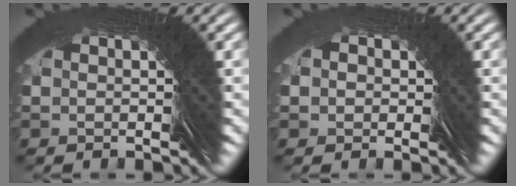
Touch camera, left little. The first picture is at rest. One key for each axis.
{"total": 2.9, "fx": 0.4, "fy": 2.7, "fz": 1.0, "tx": -0.018, "ty": 0.004, "tz": 0.000}